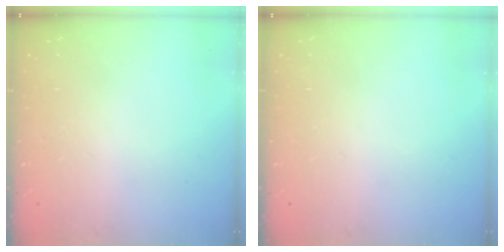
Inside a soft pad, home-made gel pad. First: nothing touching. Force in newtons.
{"total": 0.0}